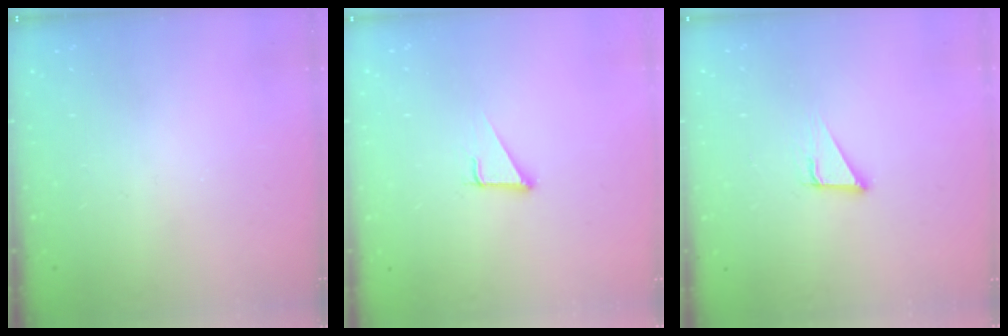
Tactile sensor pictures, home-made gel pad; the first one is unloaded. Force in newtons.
{"total": 2.9, "press": 2.9, "slide": 0.1}
{"total": 4.0, "press": 4.0, "slide": 0.2}